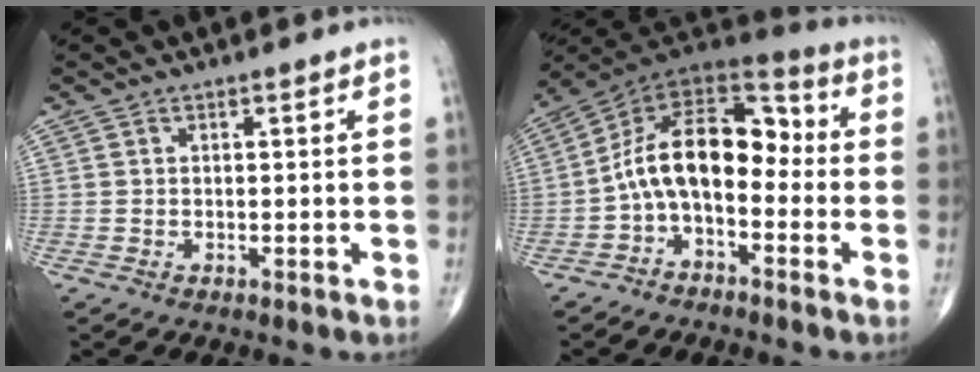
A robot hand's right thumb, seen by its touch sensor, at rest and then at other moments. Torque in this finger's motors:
{"motor_torque": [1.61, 1.48, 1.73, -0.56, 0.18]}